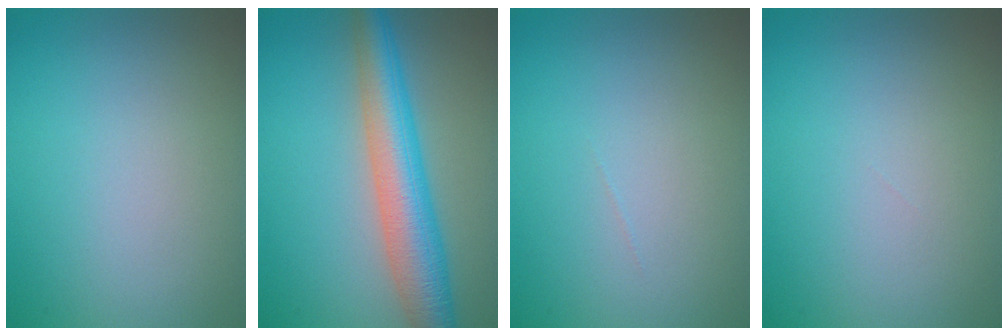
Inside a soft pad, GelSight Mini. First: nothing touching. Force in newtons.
{"total": 6.8, "press": 6.8, "slide": 0.1}
{"total": 0.0}
{"total": 0.0}